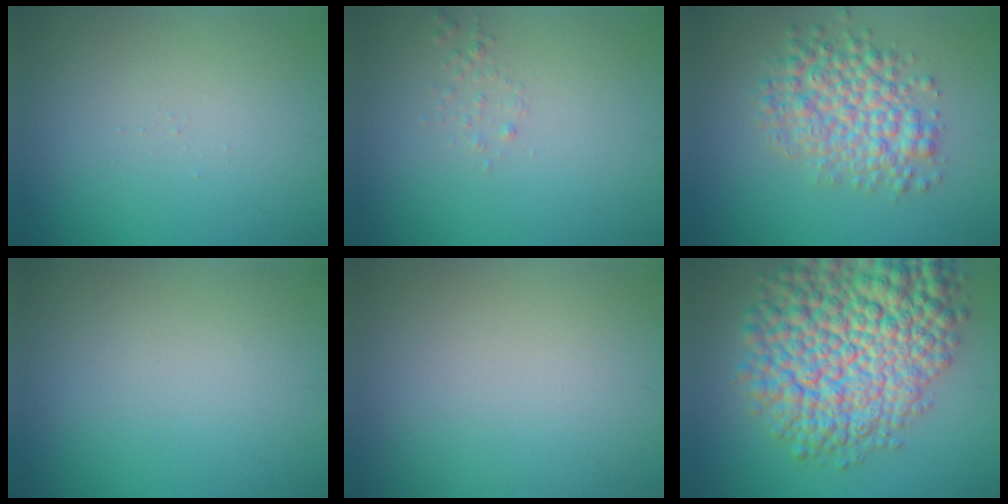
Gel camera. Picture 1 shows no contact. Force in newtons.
{"total": 0.8, "press": 0.8, "slide": 0.1}
{"total": 5.5, "press": 5.5, "slide": 0.1}
{"total": 0.0}
{"total": 0.0}
{"total": 12.9, "press": 12.9, "slide": 0.5}